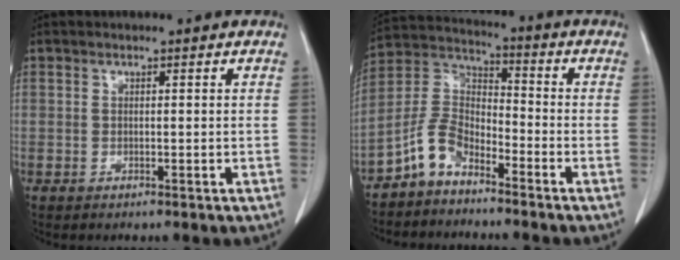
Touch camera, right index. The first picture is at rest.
{"total": 7.4, "force": [-5.3, 3.5, 3.7], "torque": [-0.090, 0.017, -0.114]}